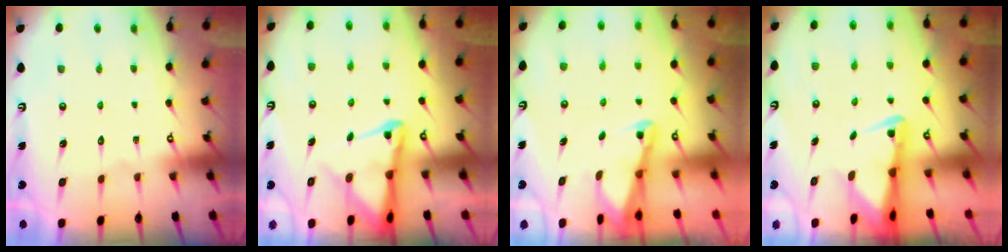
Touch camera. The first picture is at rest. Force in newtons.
{"total": 6.9, "press": 6.8, "slide": 0.8}
{"total": 2.2, "press": 2.2, "slide": 0.3}
{"total": 3.2, "press": 3.1, "slide": 0.6}